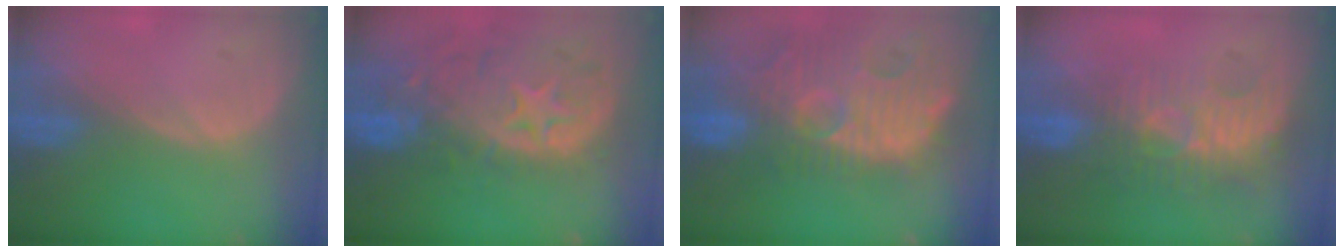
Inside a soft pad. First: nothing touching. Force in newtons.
{"total": 13.3, "press": 11.1, "slide": 7.4}
{"total": 14.4, "press": 12.6, "slide": 7.0}
{"total": 9.8, "press": 8.5, "slide": 4.7}